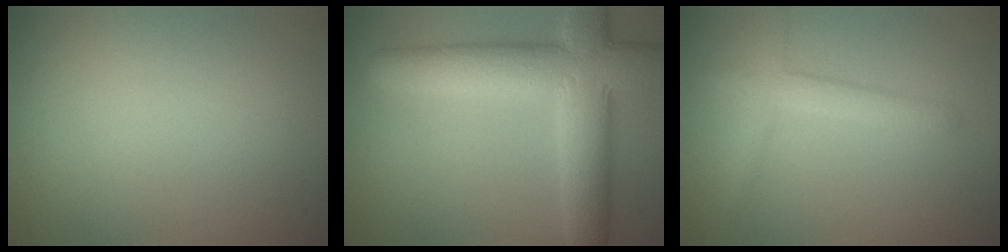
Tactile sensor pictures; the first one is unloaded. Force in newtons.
{"total": 9.3, "press": 9.3, "slide": 0.6}
{"total": 2.5, "press": 2.5, "slide": 0.2}